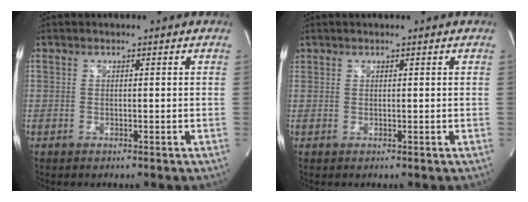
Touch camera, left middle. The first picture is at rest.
{"total": 0.6, "force": [0.4, 0.3, 0.0], "torque": [0.000, 0.006, 0.008]}